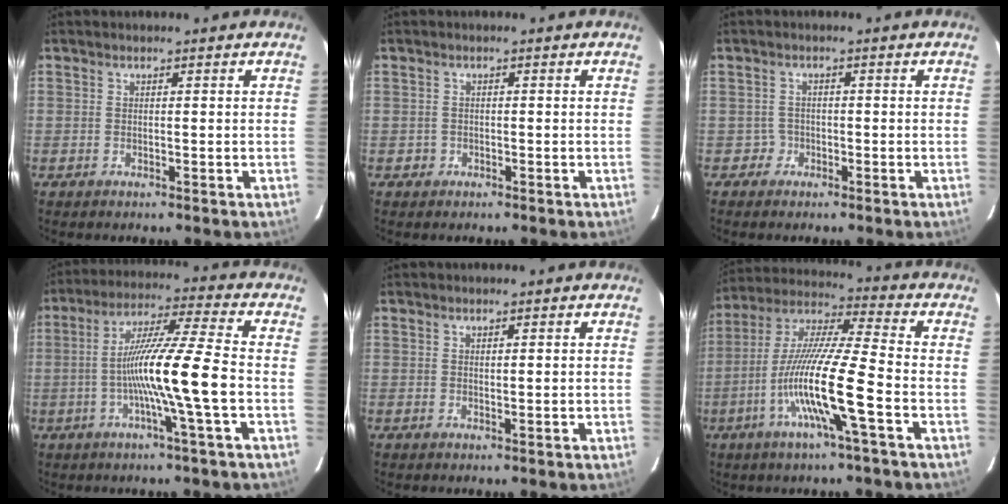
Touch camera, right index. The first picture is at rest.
{"total": 1.1, "force": [-0.5, 1.0, 0.0], "torque": [-0.002, 0.005, -0.009]}
{"total": 1.8, "force": [-0.9, 1.5, -0.4], "torque": [0.015, 0.010, -0.023]}
{"total": 12.5, "force": [-2.6, -1.4, 12.1], "torque": [-0.222, 0.000, -0.053]}
{"total": 0.8, "force": [0.2, 0.2, 0.7], "torque": [-0.016, 0.001, 0.006]}
{"total": 15.1, "force": [-4.9, -0.2, 14.2], "torque": [-0.283, -0.006, -0.099]}